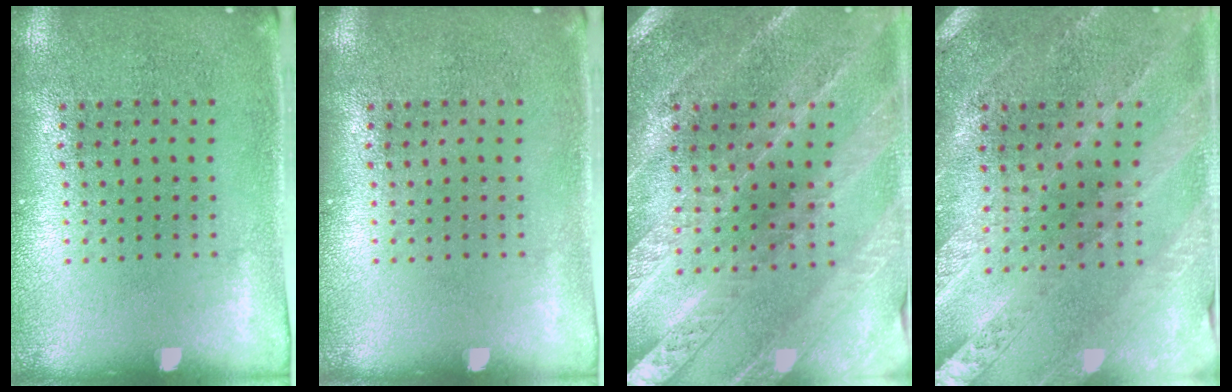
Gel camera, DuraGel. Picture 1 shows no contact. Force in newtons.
{"total": 0.0}
{"total": 2.4, "press": 2.4, "slide": 0.2}
{"total": 1.0, "press": 1.0, "slide": 0.3}